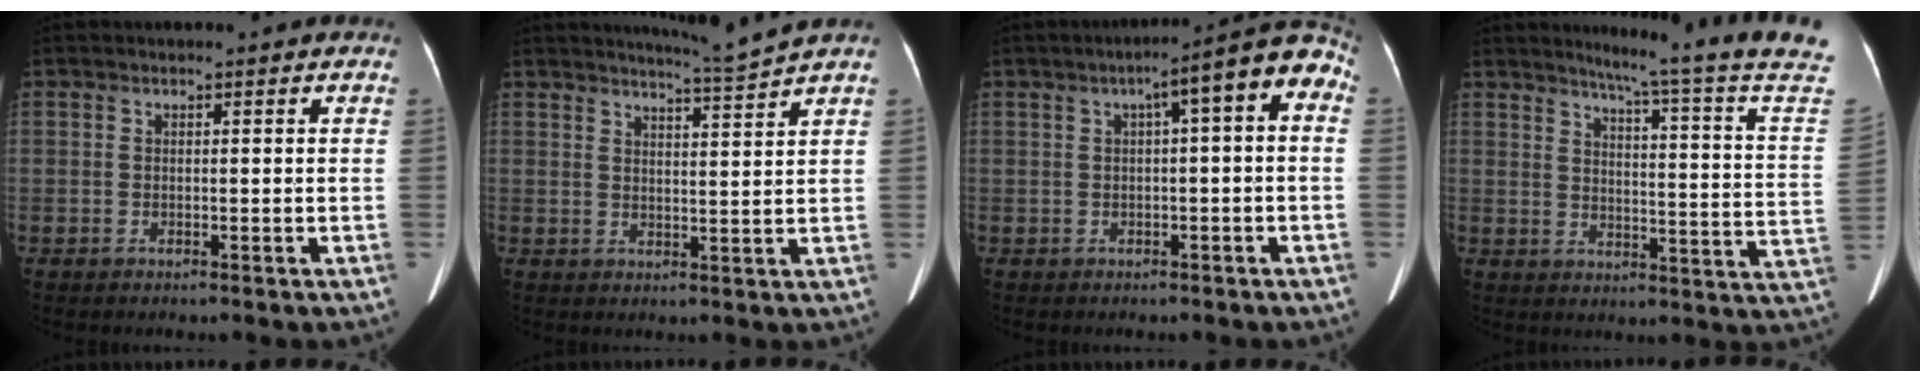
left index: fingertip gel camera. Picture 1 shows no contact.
{"total": 4.7, "force": [4.2, -2.1, 0.4], "torque": [-0.016, -0.023, 0.073]}
{"total": 8.0, "force": [1.8, 1.3, 7.7], "torque": [-0.095, 0.037, 0.012]}
{"total": 18.2, "force": [15.9, -3.3, 8.1], "torque": [-0.121, -0.097, 0.182]}